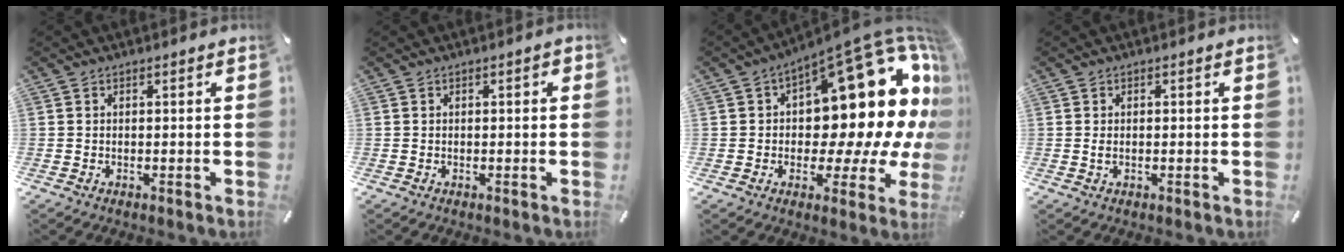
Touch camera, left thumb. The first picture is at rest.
{"total": 0.9, "force": [0.0, 0.3, 0.9], "torque": [-0.015, 0.004, -0.002]}
{"total": 23.1, "force": [7.2, 12.1, 18.4], "torque": [-0.213, -0.082, 0.129]}
{"total": 1.3, "force": [0.0, 0.5, 1.2], "torque": [-0.023, 0.002, -0.001]}